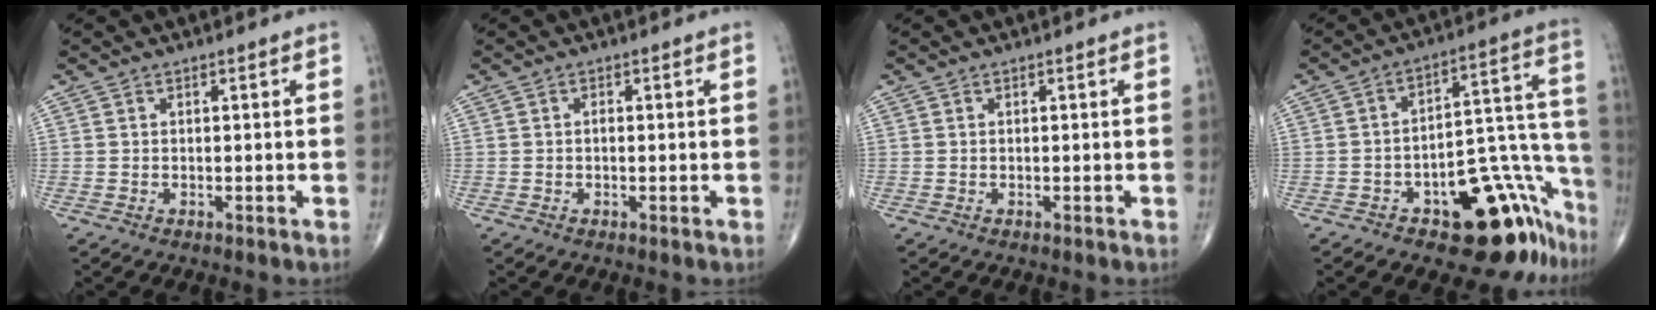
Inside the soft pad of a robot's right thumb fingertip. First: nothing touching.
{"total": 0.7, "force": [-0.1, 0.3, 0.6], "torque": [-0.011, 0.000, -0.003]}
{"total": 0.0}
{"total": 19.3, "force": [-11.7, 8.4, 12.8], "torque": [-0.059, 0.124, -0.159]}